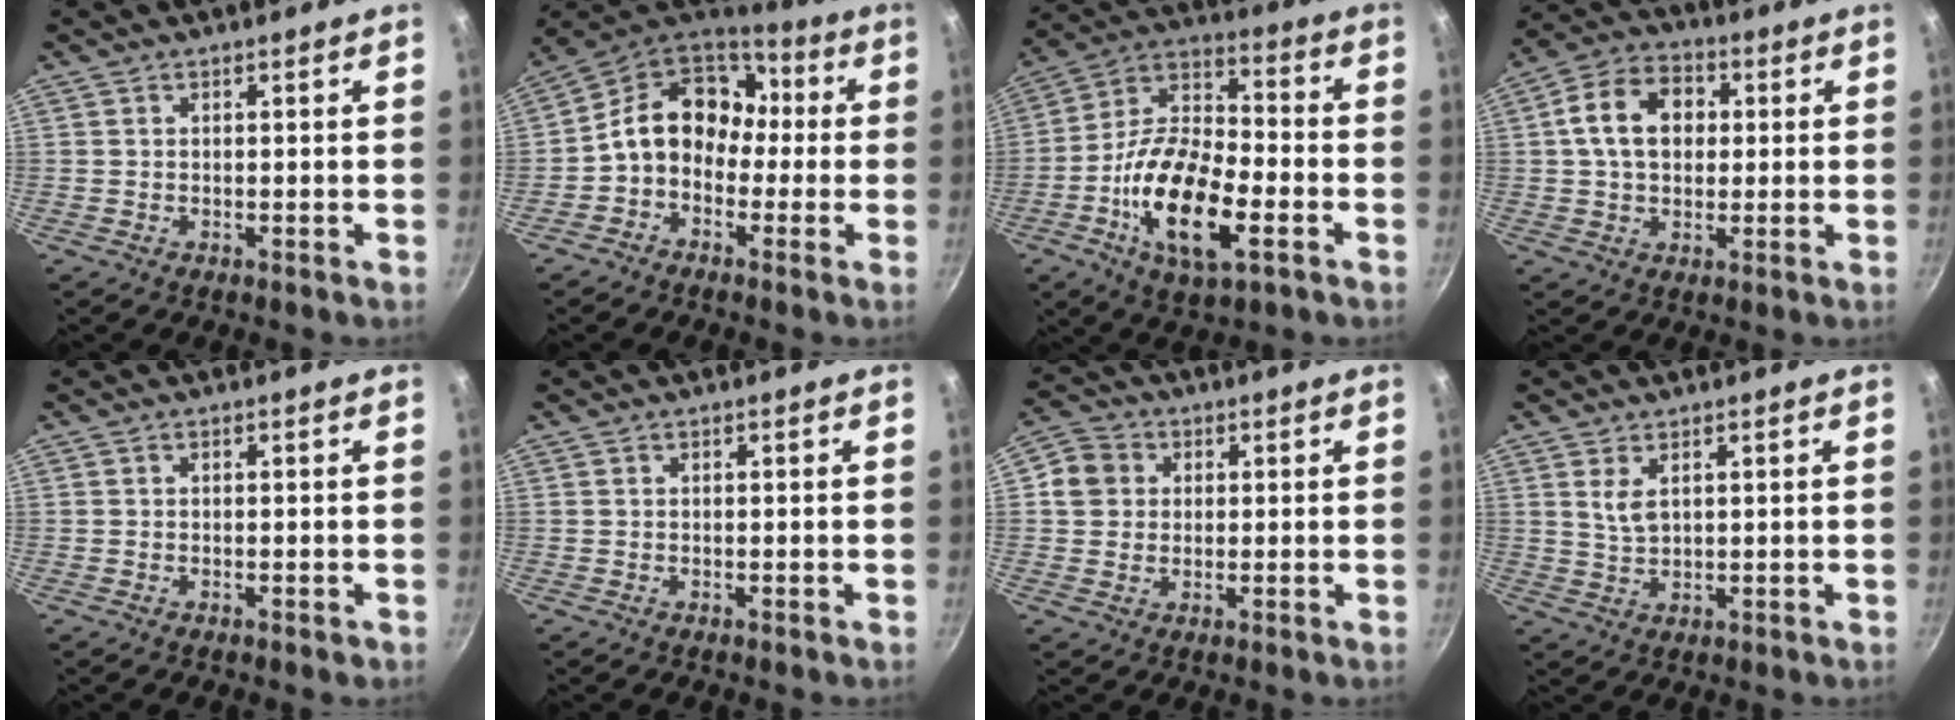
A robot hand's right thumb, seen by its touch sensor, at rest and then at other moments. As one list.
[{"total": 14.3, "force": [-0.5, 11.4, 8.6], "torque": [-0.107, 0.054, -0.032]}, {"total": 19.7, "force": [-6.4, 8.8, 16.4], "torque": [-0.293, 0.030, -0.128]}, {"total": 11.5, "force": [1.7, 8.4, 7.6], "torque": [-0.108, 0.018, 0.016]}, {"total": 0.5, "force": [-0.3, 0.2, 0.4], "torque": [-0.004, 0.002, -0.005]}, {"total": 0.0}, {"total": 6.3, "force": [1.1, 5.7, 2.4], "torque": [-0.012, 0.004, 0.005]}, {"total": 3.5, "force": [1.5, 1.8, 2.6], "torque": [-0.049, -0.013, 0.033]}]